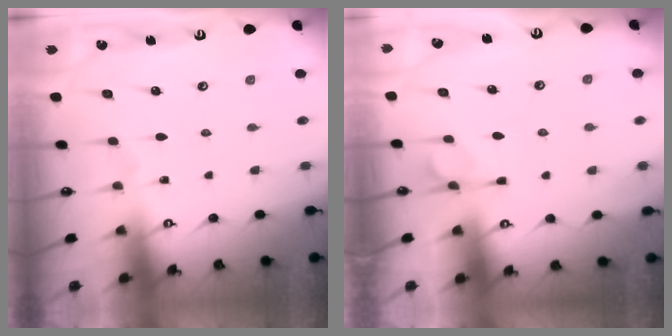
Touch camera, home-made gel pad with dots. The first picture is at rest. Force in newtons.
{"total": 3.8, "press": 3.6, "slide": 1.4}